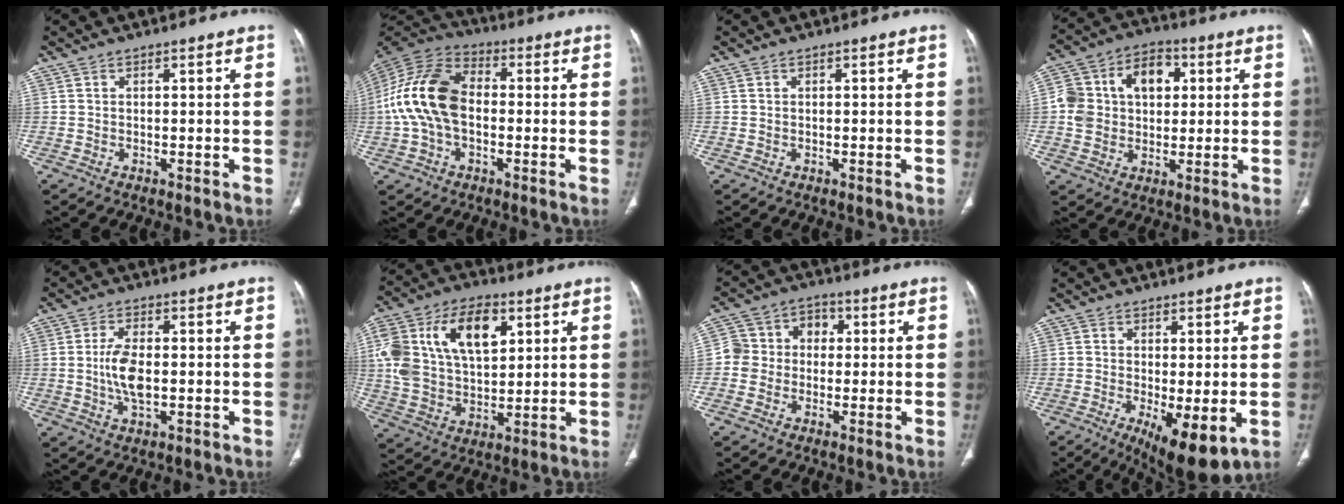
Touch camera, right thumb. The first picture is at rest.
{"total": 15.7, "force": [-0.8, 10.1, 11.9], "torque": [-0.241, 0.037, -0.021]}
{"total": 0.0}
{"total": 14.4, "force": [2.6, 10.8, 9.3], "torque": [-0.135, 0.020, 0.041]}
{"total": 6.9, "force": [-0.4, 3.4, 6.1], "torque": [-0.124, 0.000, -0.007]}
{"total": 20.6, "force": [6.7, 12.6, 14.9], "torque": [-0.277, 0.003, 0.121]}
{"total": 7.8, "force": [-0.1, 7.2, 3.1], "torque": [-0.026, 0.032, -0.012]}
{"total": 10.3, "force": [-3.0, 3.5, 9.2], "torque": [-0.142, -0.022, -0.037]}